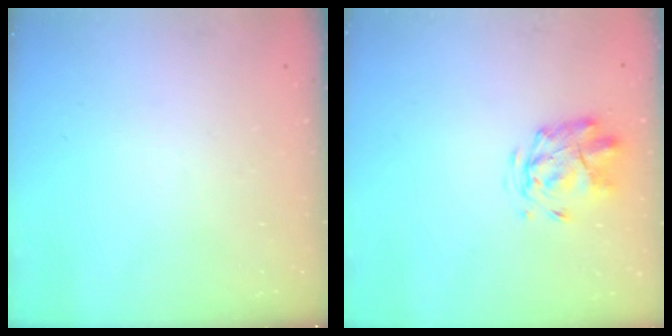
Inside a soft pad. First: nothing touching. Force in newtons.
{"total": 3.0, "press": 2.8, "slide": 1.3}